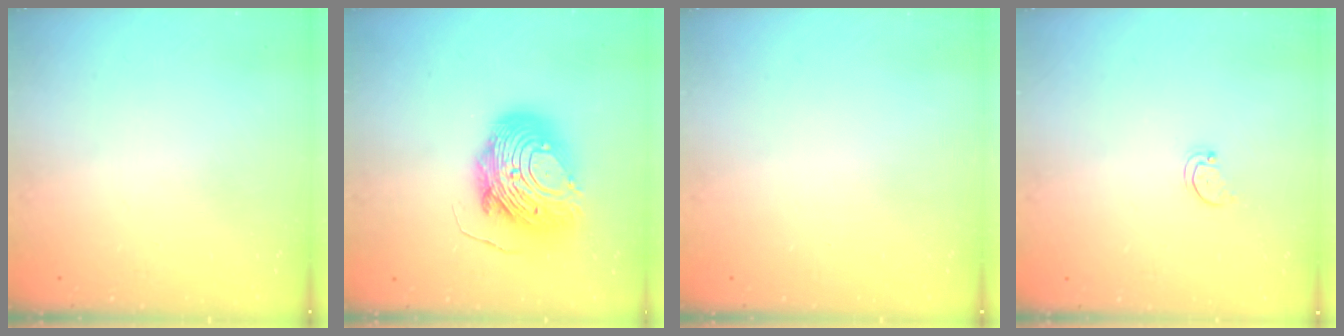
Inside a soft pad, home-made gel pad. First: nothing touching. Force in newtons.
{"total": 14.7, "press": 14.7, "slide": 1.1}
{"total": 0.0}
{"total": 1.6, "press": 1.6, "slide": 0.4}